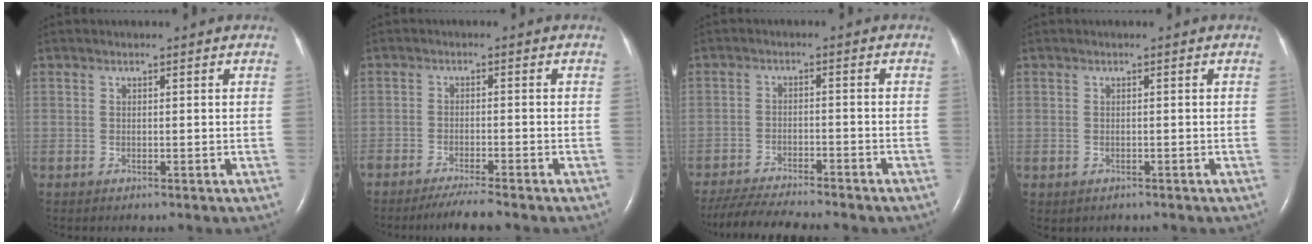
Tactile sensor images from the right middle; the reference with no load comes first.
{"total": 4.5, "force": [-3.9, -0.3, 2.3], "torque": [-0.042, -0.013, -0.068]}
{"total": 11.7, "force": [-10.5, 1.0, 5.2], "torque": [-0.085, -0.018, -0.158]}
{"total": 0.6, "force": [-0.3, 0.4, 0.2], "torque": [-0.010, 0.000, 0.001]}